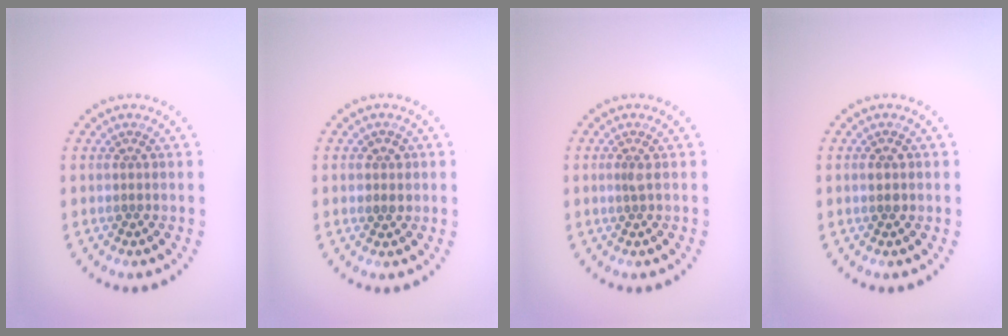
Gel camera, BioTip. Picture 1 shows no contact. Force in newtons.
{"total": 1.5, "press": 1.4, "slide": 0.4}
{"total": 0.7, "press": 0.5, "slide": 0.5}
{"total": 1.3, "press": 1.3, "slide": 0.1}